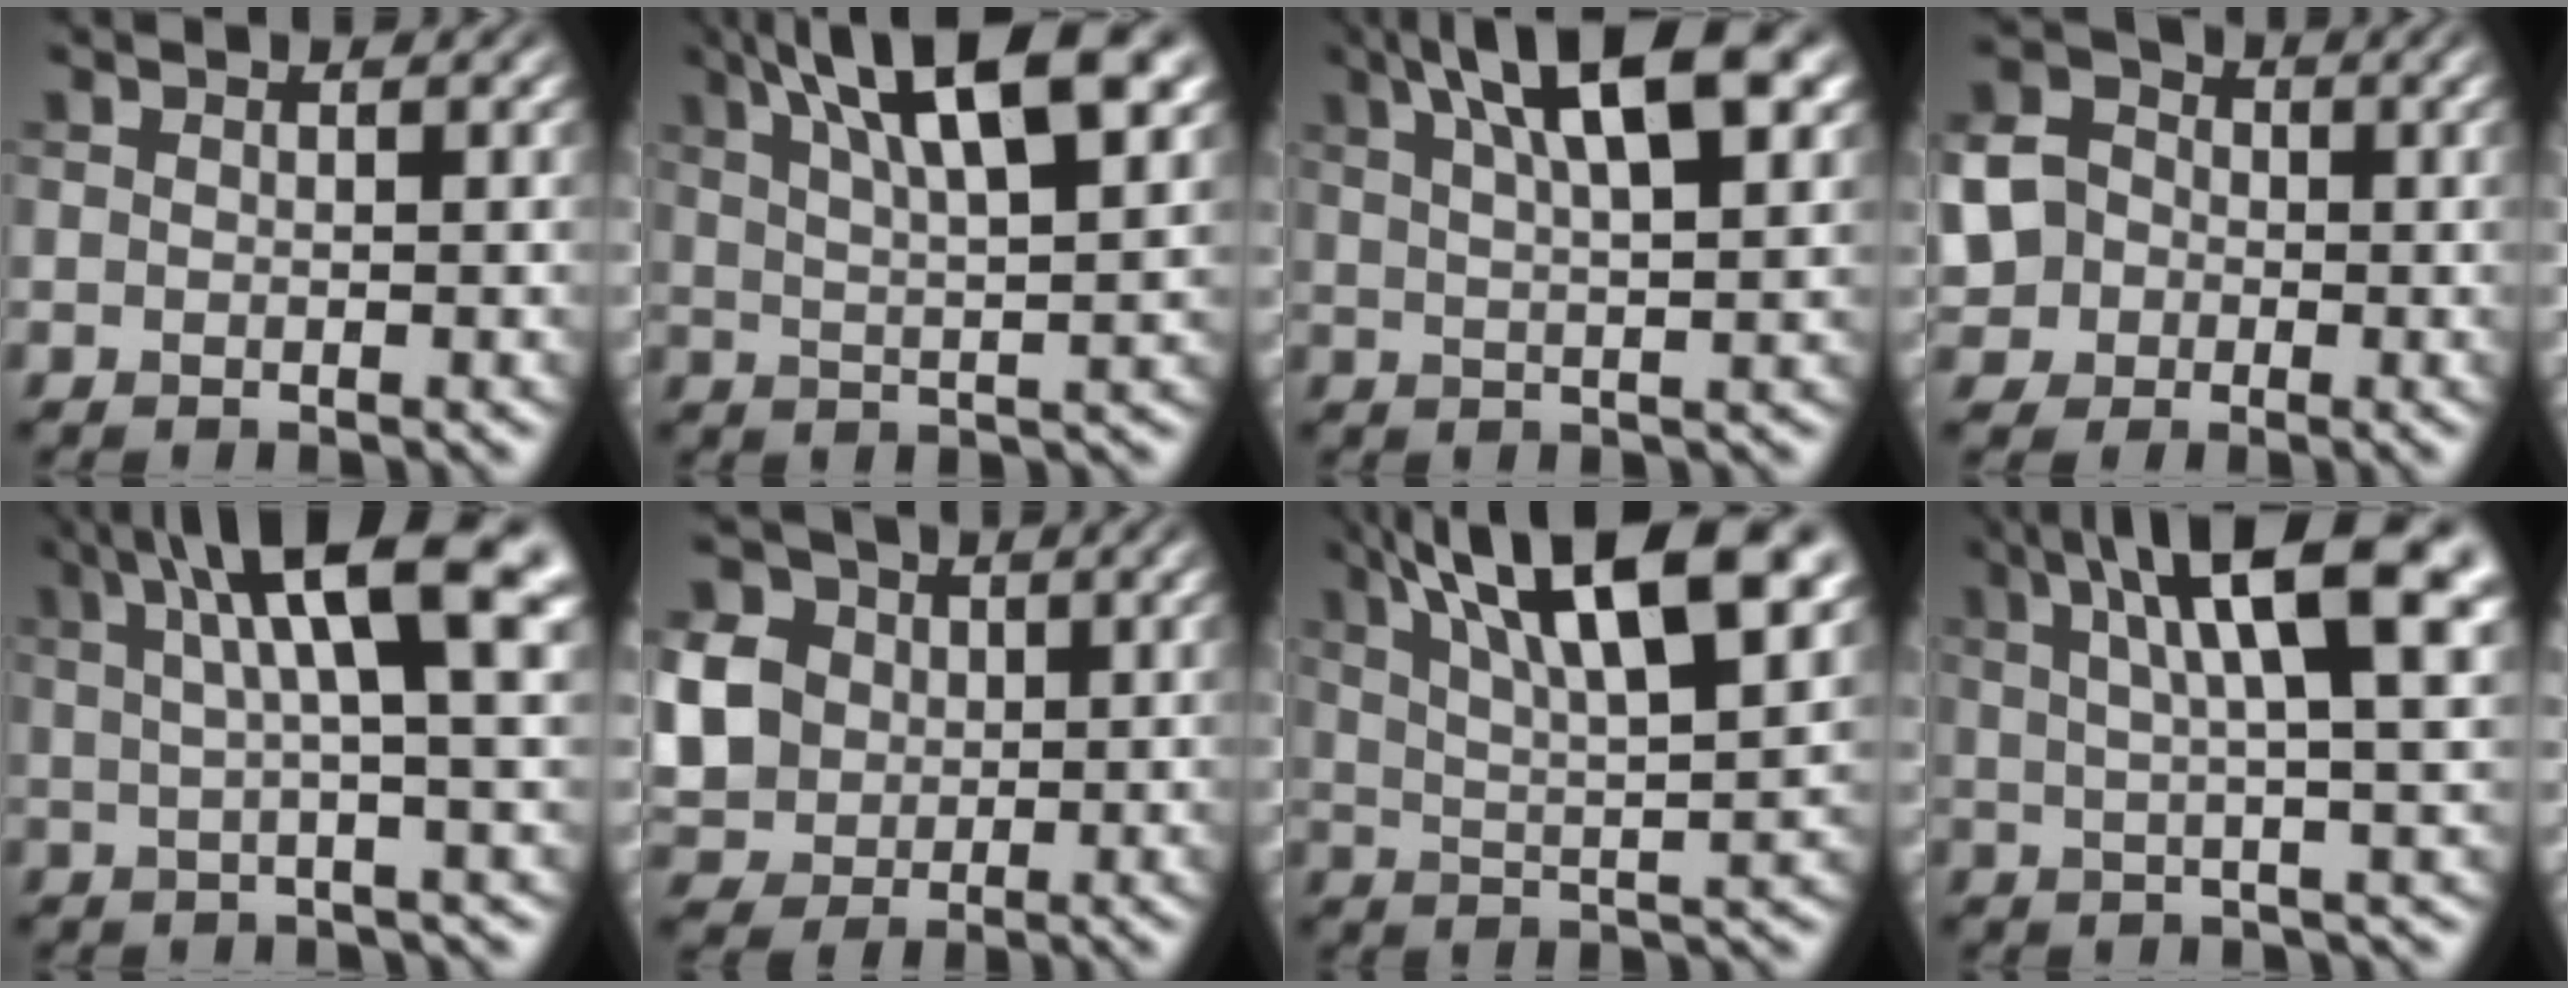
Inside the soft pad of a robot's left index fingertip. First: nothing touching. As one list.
[{"total": 11.8, "force": [6.4, 3.5, 9.3], "torque": [-0.120, 0.028, 0.082]}, {"total": 10.6, "force": [5.3, 3.5, 8.5], "torque": [-0.096, 0.031, 0.063]}, {"total": 8.1, "force": [-2.2, 7.2, 3.0], "torque": [-0.071, -0.010, -0.061]}, {"total": 10.4, "force": [4.0, 2.1, 9.3], "torque": [-0.127, 0.023, 0.056]}, {"total": 7.5, "force": [0.6, 6.6, 3.6], "torque": [-0.100, 0.017, 0.005]}, {"total": 14.2, "force": [7.6, 4.1, 11.2], "torque": [-0.162, 0.023, 0.111]}, {"total": 11.5, "force": [5.1, 2.6, 10.0], "torque": [-0.130, 0.021, 0.073]}]